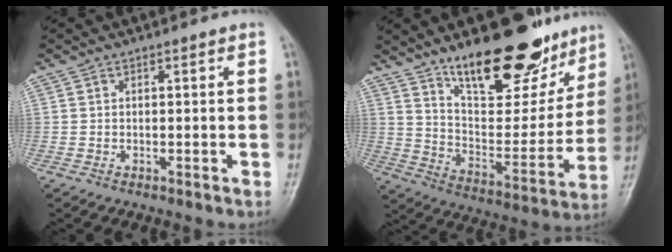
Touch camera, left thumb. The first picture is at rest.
{"total": 23.1, "force": [16.0, 9.3, 13.9], "torque": [-0.155, -0.089, 0.253]}